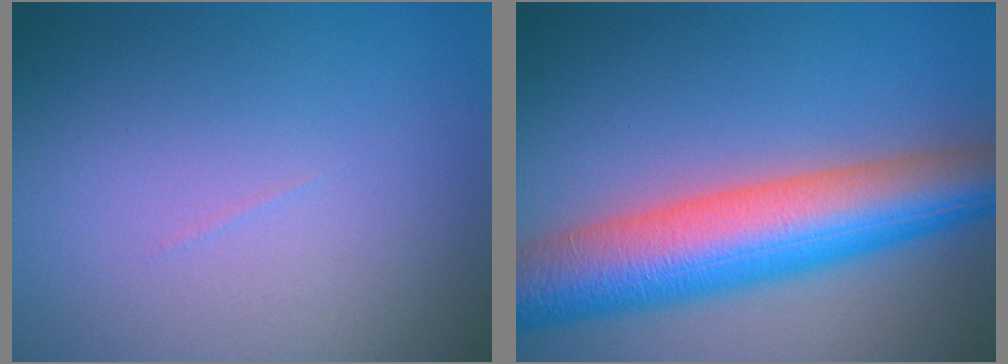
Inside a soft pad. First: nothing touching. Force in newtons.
{"total": 10.8, "press": 10.8, "slide": 0.3}